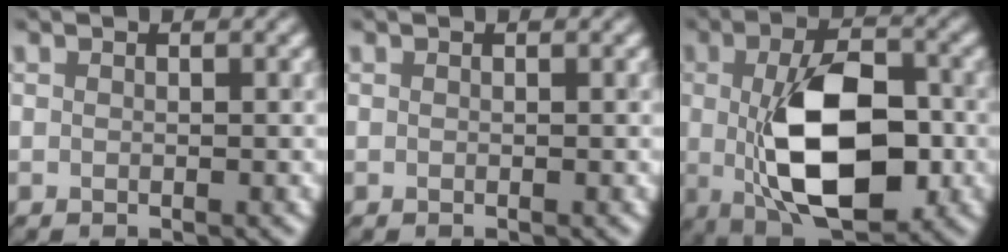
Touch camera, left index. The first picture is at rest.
{"total": 0.0}
{"total": 10.9, "force": [-0.8, 5.7, 9.3], "torque": [-0.163, -0.011, -0.003]}